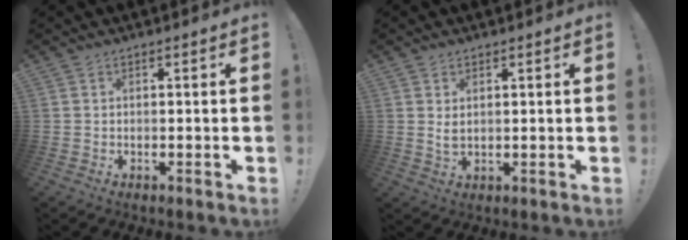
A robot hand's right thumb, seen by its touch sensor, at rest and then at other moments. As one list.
[{"total": 2.7, "force": [1.0, 1.2, 2.2], "torque": [-0.036, -0.003, 0.018]}]